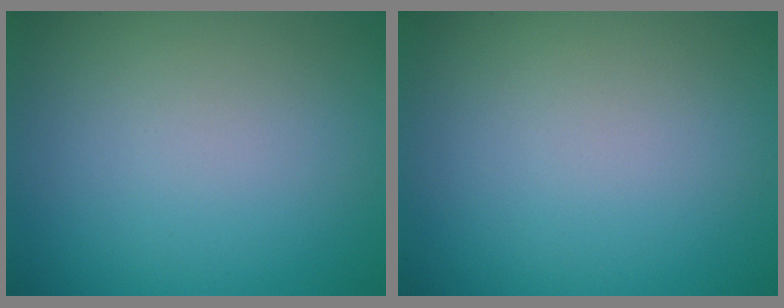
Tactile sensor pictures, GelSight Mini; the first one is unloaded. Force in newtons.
{"total": 0.0}